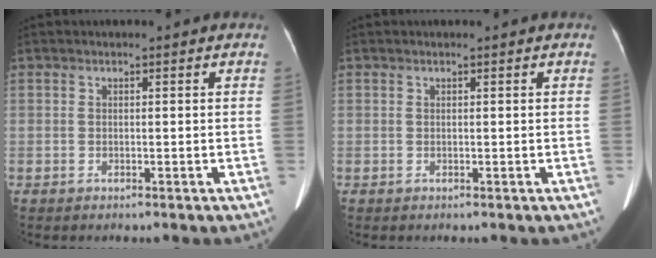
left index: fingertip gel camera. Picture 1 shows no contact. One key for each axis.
{"total": 0.0}